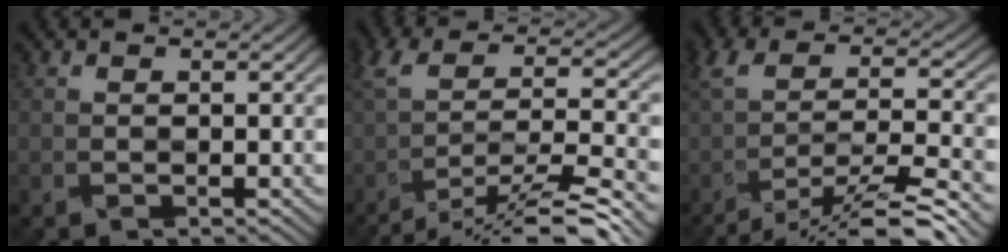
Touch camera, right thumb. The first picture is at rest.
{"total": 11.7, "force": [-8.2, 2.3, 8.0], "torque": [-0.164, 0.003, -0.136]}
{"total": 10.4, "force": [-7.2, 1.9, 7.3], "torque": [-0.144, 0.001, -0.124]}